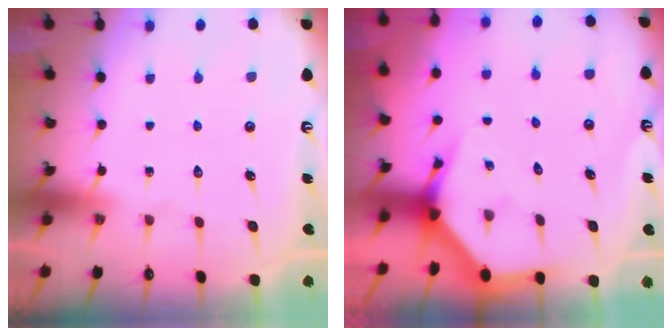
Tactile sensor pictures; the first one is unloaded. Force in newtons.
{"total": 4.9, "press": 4.9, "slide": 0.4}